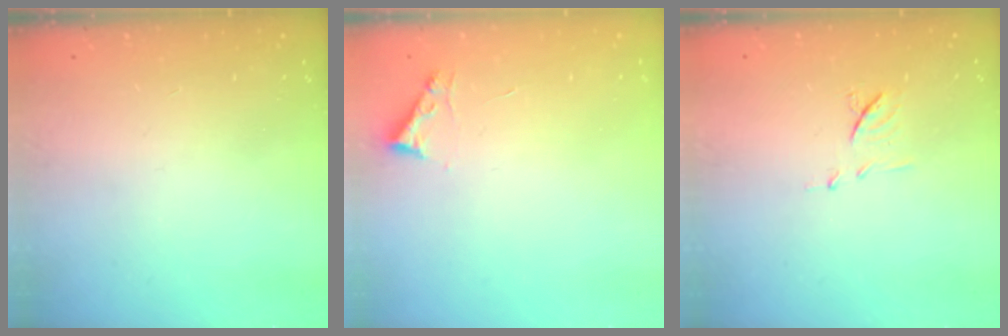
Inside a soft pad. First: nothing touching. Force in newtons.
{"total": 2.7, "press": 2.7, "slide": 0.3}
{"total": 7.0, "press": 7.0, "slide": 0.6}